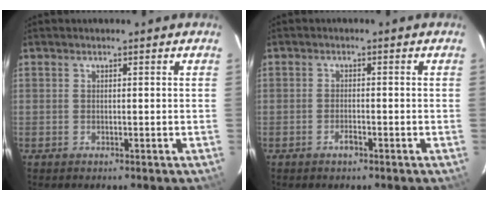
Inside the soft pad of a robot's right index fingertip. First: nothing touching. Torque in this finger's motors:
{"motor_torque": [0.34, 0.13, 0.12, 0.02]}